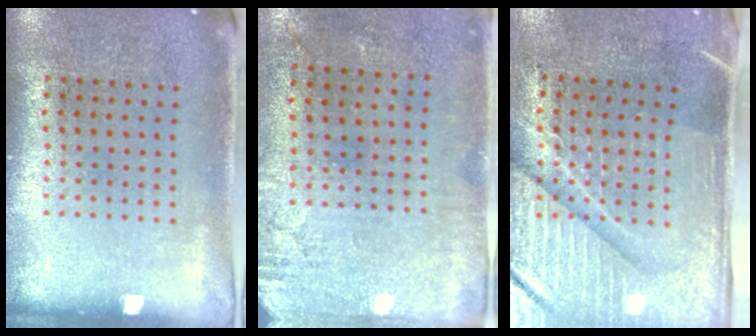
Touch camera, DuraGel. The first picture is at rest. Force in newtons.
{"total": 2.7, "press": 2.3, "slide": 1.5}
{"total": 4.4, "press": 3.9, "slide": 2.1}